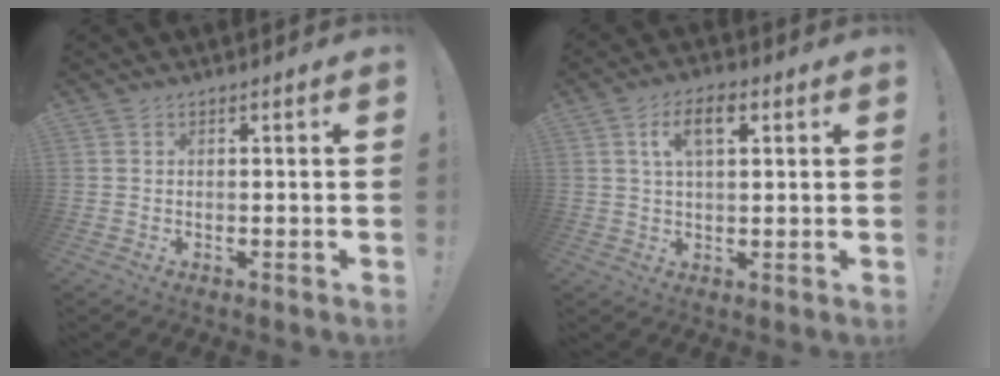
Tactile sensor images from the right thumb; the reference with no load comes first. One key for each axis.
{"total": 7.4, "fx": 2.8, "fy": 3.4, "fz": 5.9, "tx": -0.096, "ty": 0.002, "tz": 0.047}